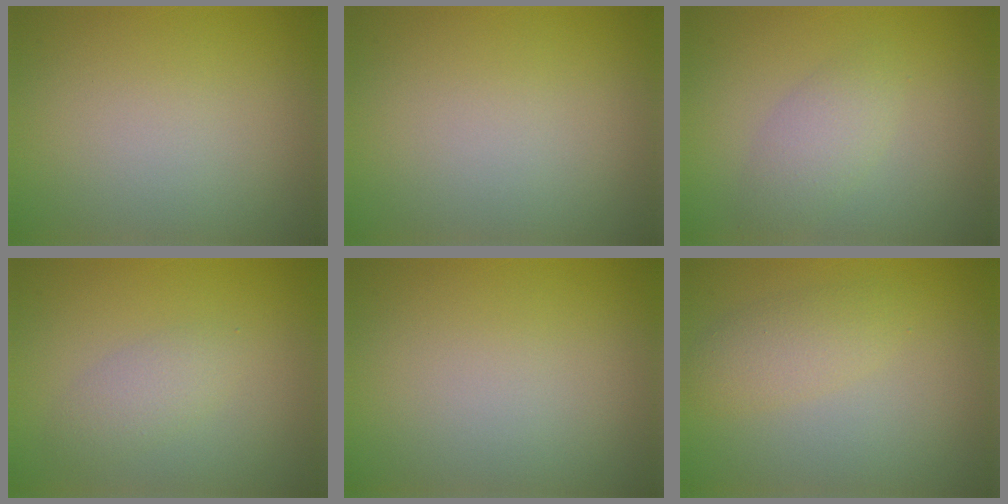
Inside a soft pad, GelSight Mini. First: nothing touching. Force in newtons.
{"total": 0.0}
{"total": 2.4, "press": 2.4, "slide": 0.1}
{"total": 2.0, "press": 1.9, "slide": 0.1}
{"total": 0.0}
{"total": 2.4, "press": 2.4, "slide": 0.1}